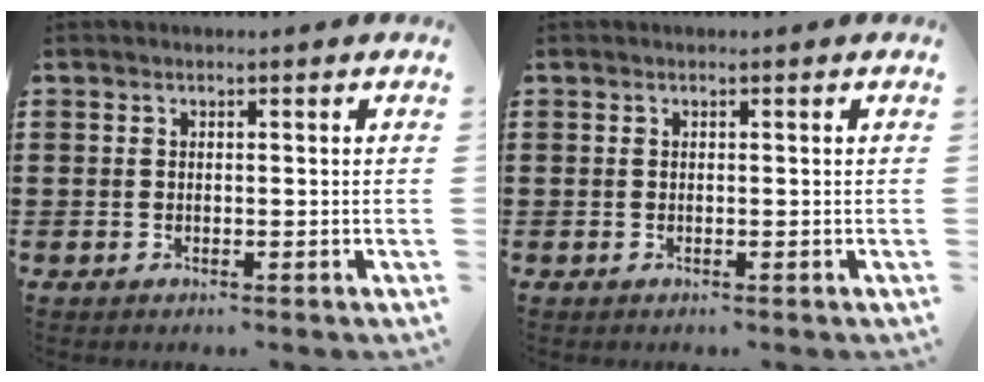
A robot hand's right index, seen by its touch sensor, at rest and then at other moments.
{"total": 0.0}